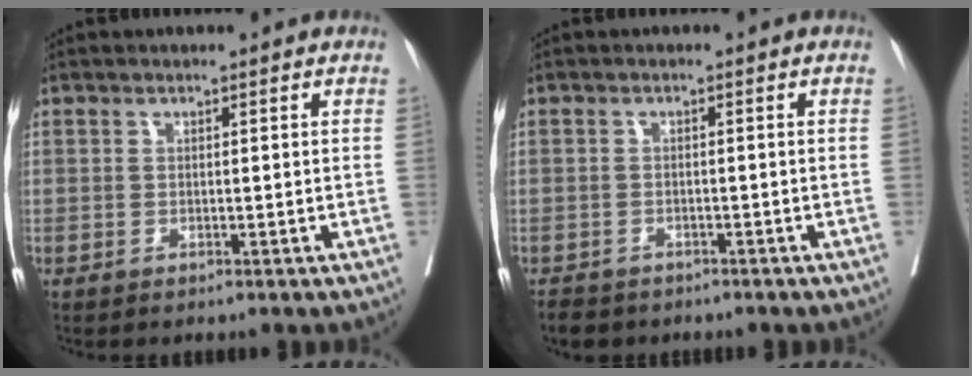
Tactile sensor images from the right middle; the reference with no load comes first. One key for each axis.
{"total": 4.3, "fx": -3.6, "fy": 2.0, "fz": 1.1, "tx": -0.022, "ty": -0.004, "tz": -0.052}